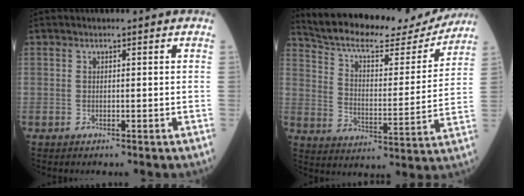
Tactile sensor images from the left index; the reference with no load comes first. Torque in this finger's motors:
{"motor_torque": [1.08, -1.05, 0.29, 0.04]}